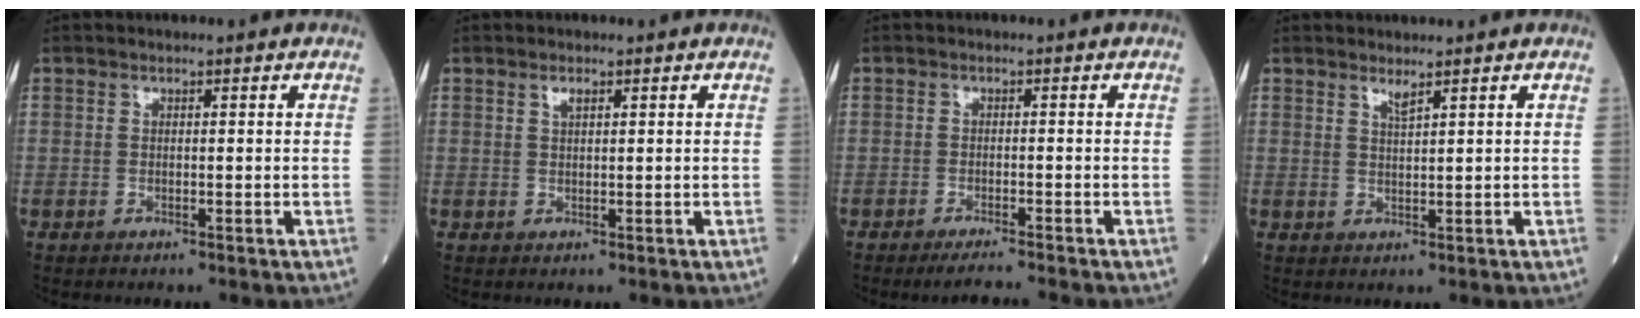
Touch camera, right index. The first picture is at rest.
{"total": 1.1, "force": [0.6, 0.3, 0.8], "torque": [-0.016, 0.002, 0.012]}
{"total": 2.9, "force": [-2.5, -0.5, 1.4], "torque": [-0.023, -0.008, -0.044]}
{"total": 1.4, "force": [1.1, -0.3, 0.7], "torque": [-0.015, -0.009, 0.022]}